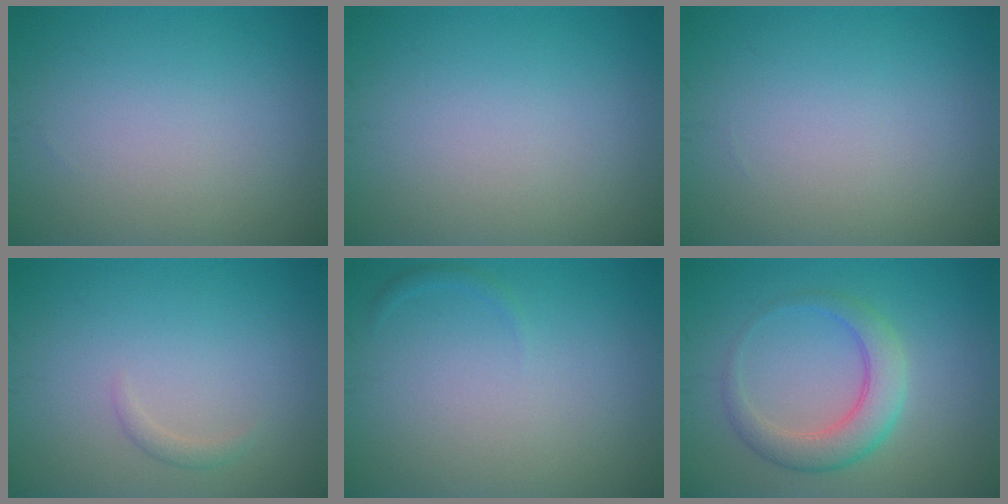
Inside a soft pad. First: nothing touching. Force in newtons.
{"total": 0.0}
{"total": 0.0}
{"total": 0.8, "press": 0.8, "slide": 0.1}
{"total": 0.5, "press": 0.5, "slide": 0.1}
{"total": 4.1, "press": 4.0, "slide": 0.3}